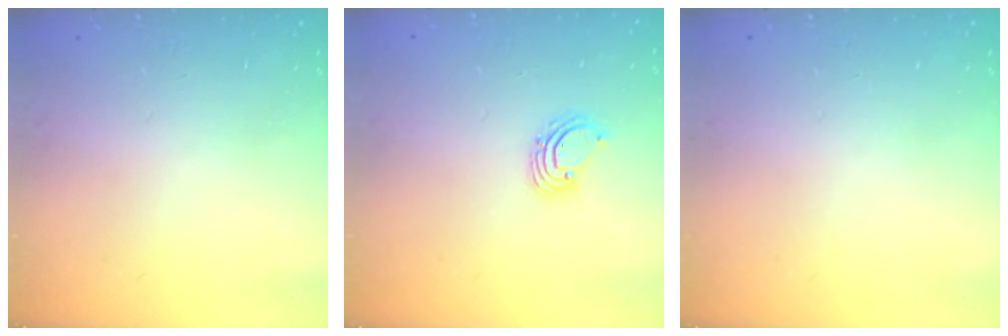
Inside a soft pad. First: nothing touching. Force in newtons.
{"total": 2.6, "press": 2.6, "slide": 0.2}
{"total": 0.0}